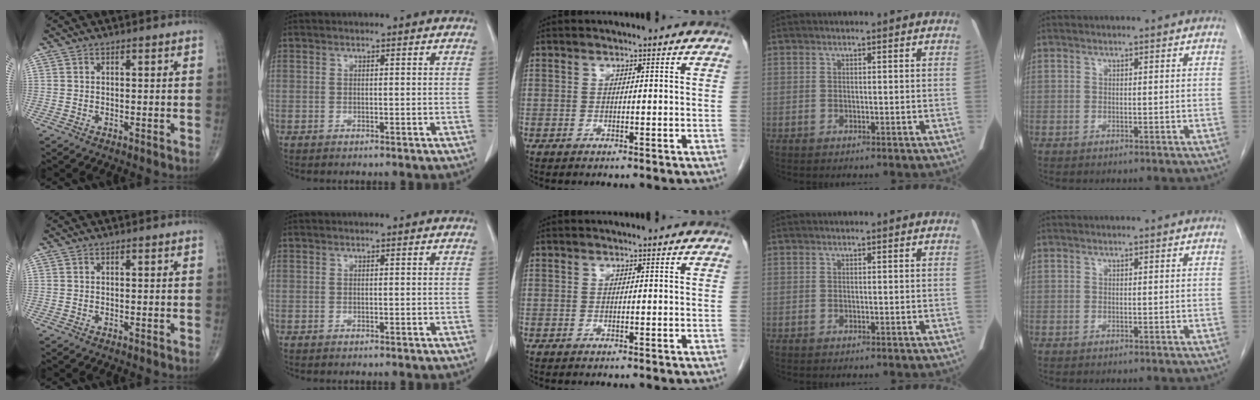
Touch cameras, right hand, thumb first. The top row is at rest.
{}